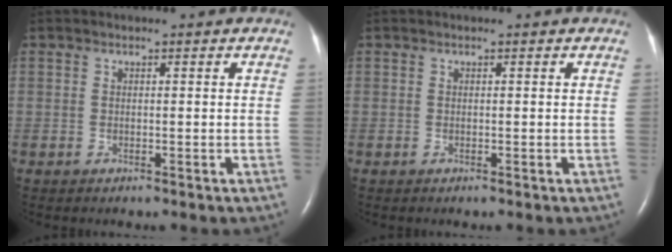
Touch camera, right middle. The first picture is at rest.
{"total": 0.0}